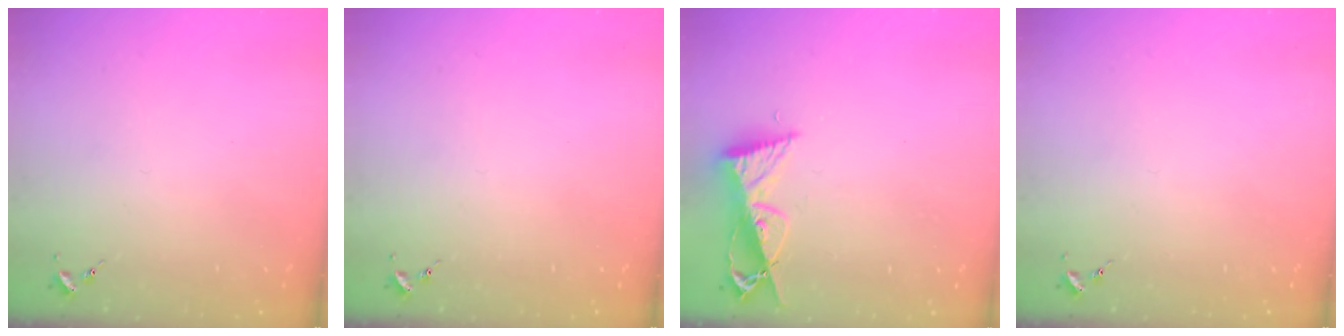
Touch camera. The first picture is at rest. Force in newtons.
{"total": 0.0}
{"total": 9.7, "press": 9.7, "slide": 1.2}
{"total": 0.0}